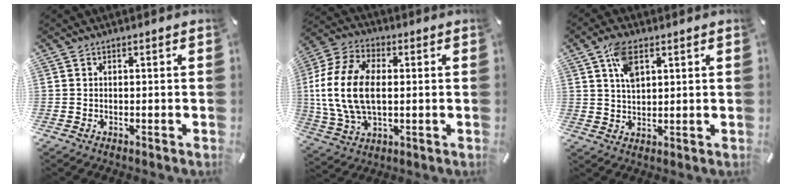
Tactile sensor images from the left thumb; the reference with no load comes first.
{"total": 15.5, "force": [0.3, 10.3, 11.6], "torque": [-0.271, 0.004, 0.003]}
{"total": 6.7, "force": [3.2, 3.6, 4.6], "torque": [-0.086, 0.000, 0.055]}